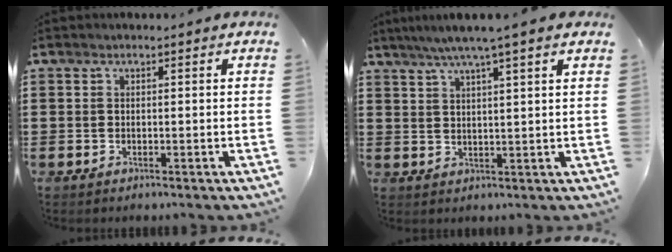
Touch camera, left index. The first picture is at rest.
{"total": 4.7, "force": [3.4, -0.6, 3.1], "torque": [-0.069, -0.007, 0.058]}